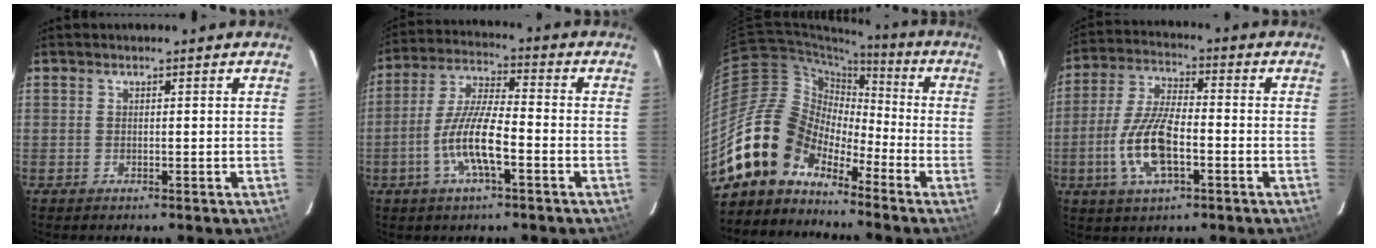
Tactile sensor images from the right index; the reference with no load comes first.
{"total": 10.6, "force": [-4.1, 2.1, 9.5], "torque": [-0.199, 0.001, -0.078]}
{"total": 13.9, "force": [-10.6, 8.1, 3.9], "torque": [-0.082, 0.029, -0.208]}
{"total": 11.8, "force": [-3.8, 4.3, 10.4], "torque": [-0.219, 0.001, -0.071]}